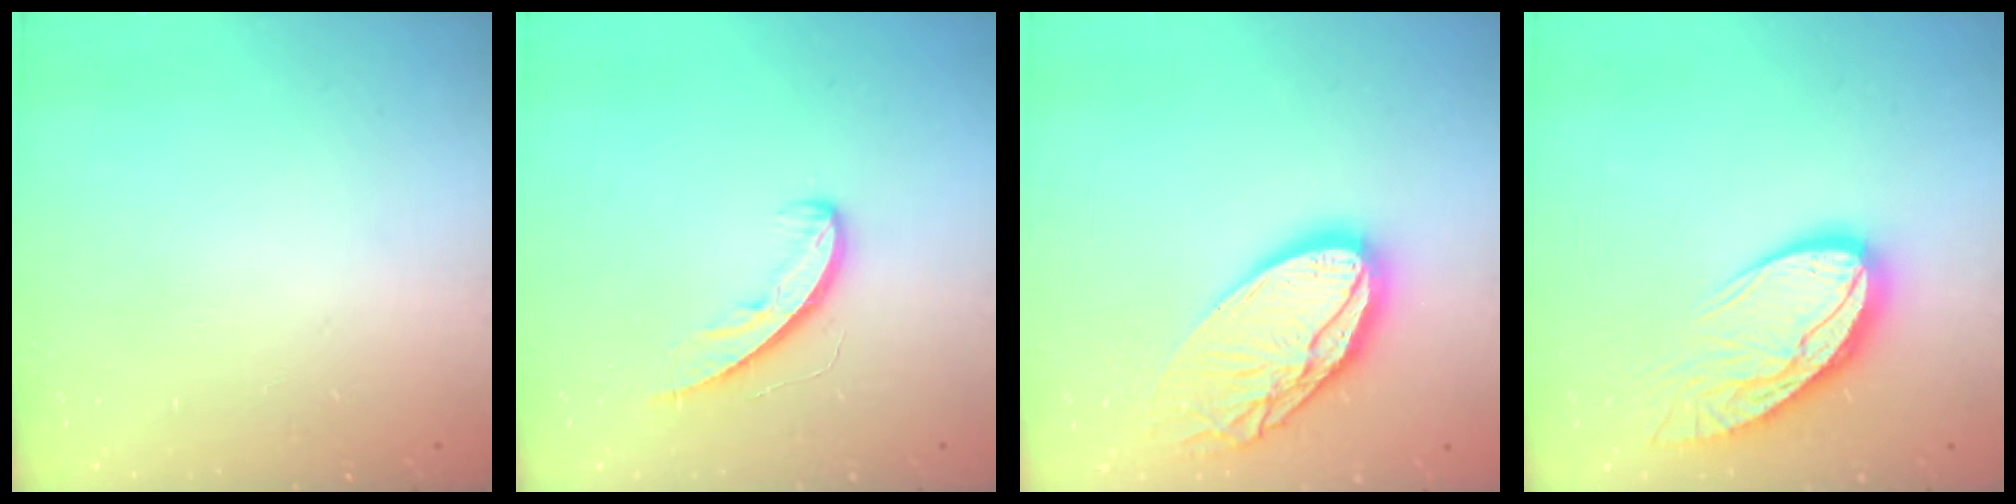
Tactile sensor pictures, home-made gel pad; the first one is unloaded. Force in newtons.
{"total": 6.7, "press": 6.7, "slide": 0.5}
{"total": 18.1, "press": 18.0, "slide": 1.5}
{"total": 14.7, "press": 14.6, "slide": 1.5}